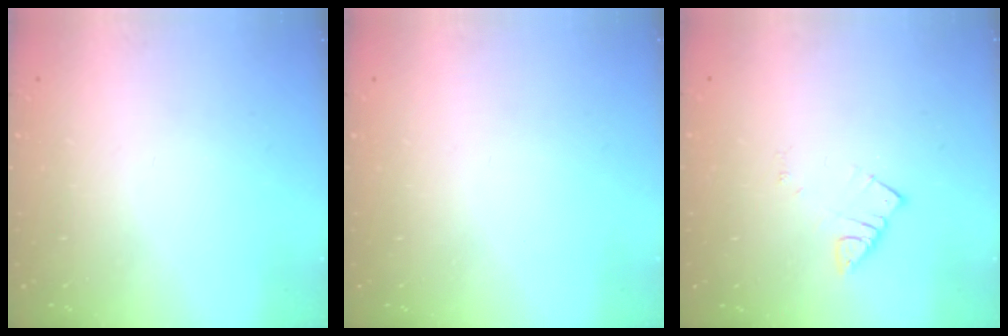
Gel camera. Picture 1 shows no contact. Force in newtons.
{"total": 0.0}
{"total": 2.6, "press": 2.6, "slide": 0.1}